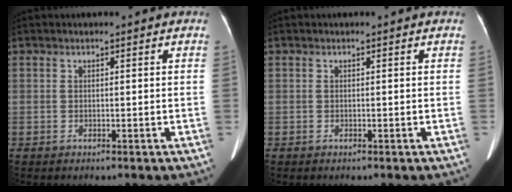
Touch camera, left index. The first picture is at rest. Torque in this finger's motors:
{"motor_torque": [-0.02, 0.00, 0.00, 0.00]}